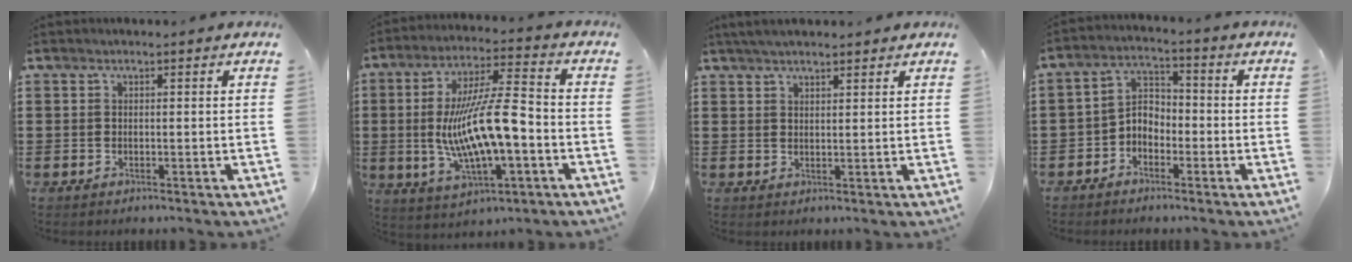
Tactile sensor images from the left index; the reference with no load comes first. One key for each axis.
{"total": 13.7, "fx": -2.3, "fy": 3.8, "fz": 12.9, "tx": -0.265, "ty": -0.005, "tz": -0.046}
{"total": 2.8, "fx": 2.5, "fy": 0.5, "fz": 1.3, "tx": -0.031, "ty": 0.004, "tz": 0.047}
{"total": 3.7, "fx": -2.4, "fy": 2.5, "fz": 1.4, "tx": -0.042, "ty": 0.006, "tz": -0.055}